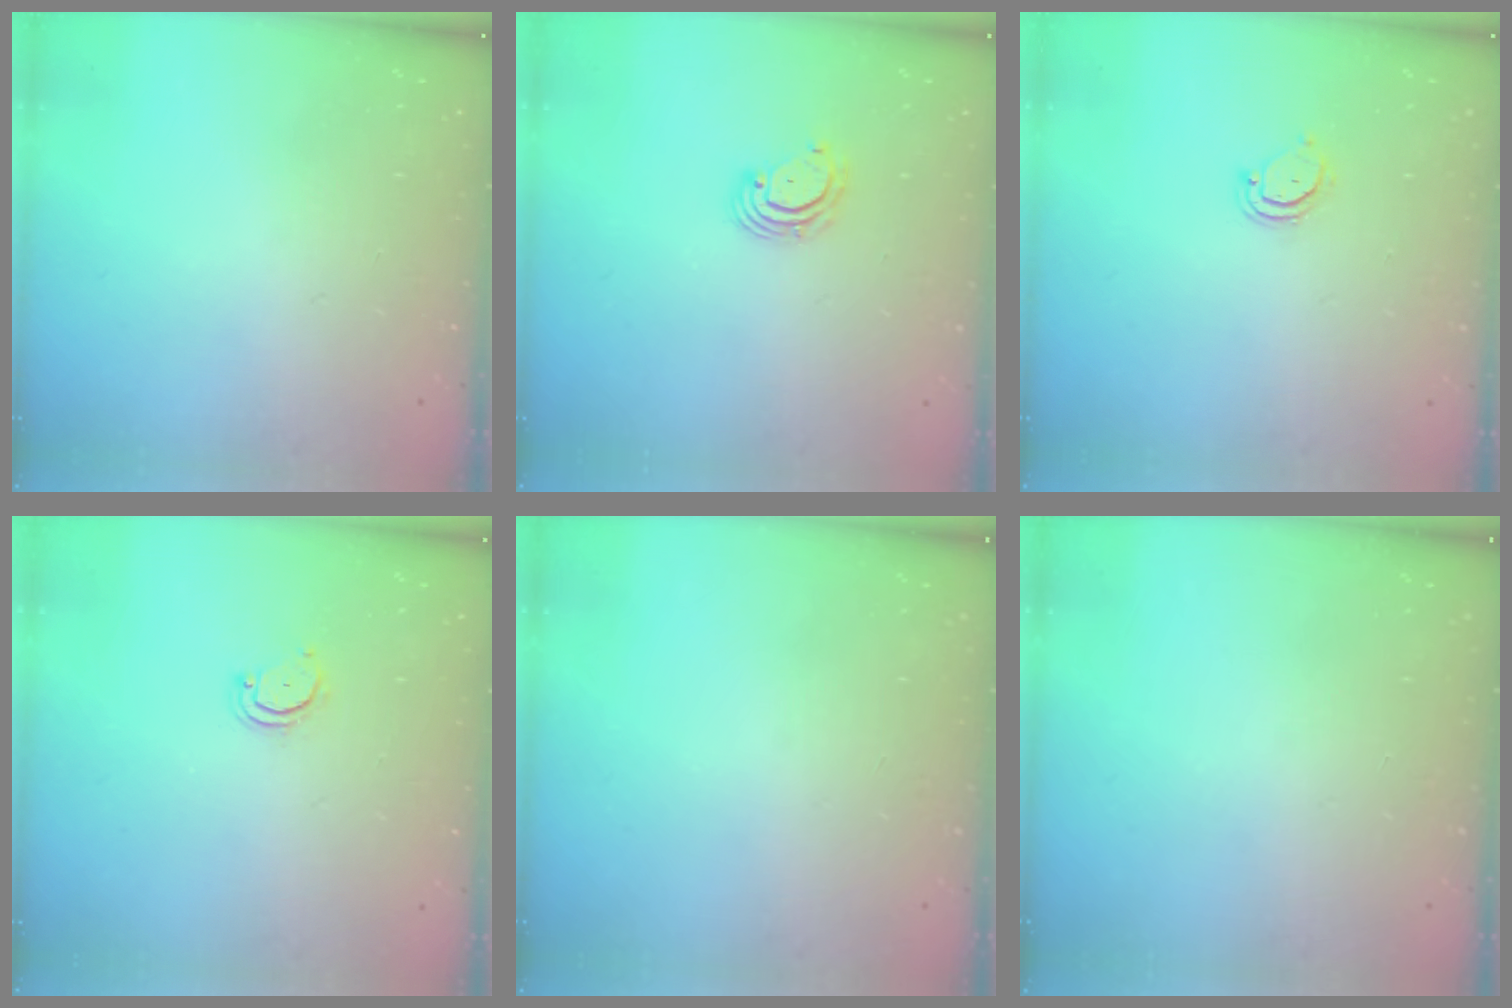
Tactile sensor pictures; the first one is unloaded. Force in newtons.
{"total": 3.2, "press": 3.2, "slide": 0.1}
{"total": 3.4, "press": 3.3, "slide": 0.5}
{"total": 3.4, "press": 3.4, "slide": 0.2}
{"total": 0.0}
{"total": 0.0}